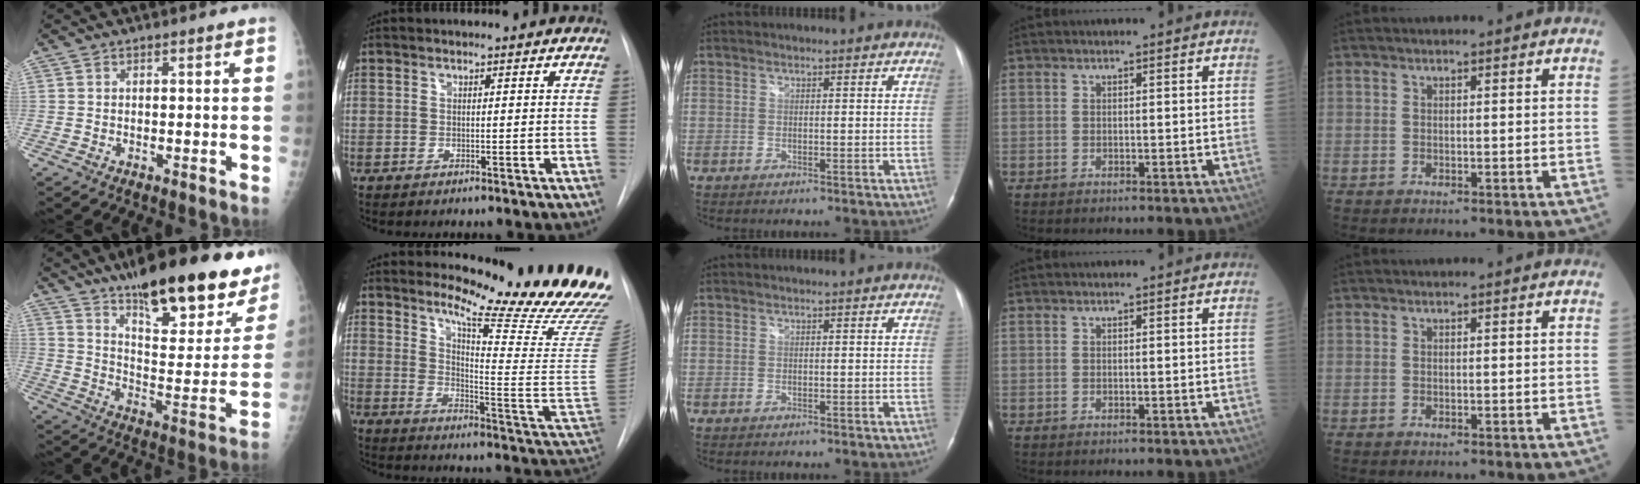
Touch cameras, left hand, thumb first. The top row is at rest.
{"thumb": {"total": 28.4, "force": [19.6, 8.8, 18.7], "torque": [-0.223, -0.075, 0.279]}, "index": {"total": 22.3, "force": [20.0, -0.1, 10.0], "torque": [-0.151, -0.144, 0.249]}}